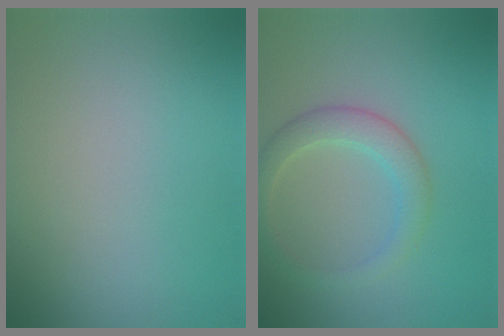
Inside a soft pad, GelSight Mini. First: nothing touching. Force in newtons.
{"total": 3.0, "press": 3.0, "slide": 0.1}